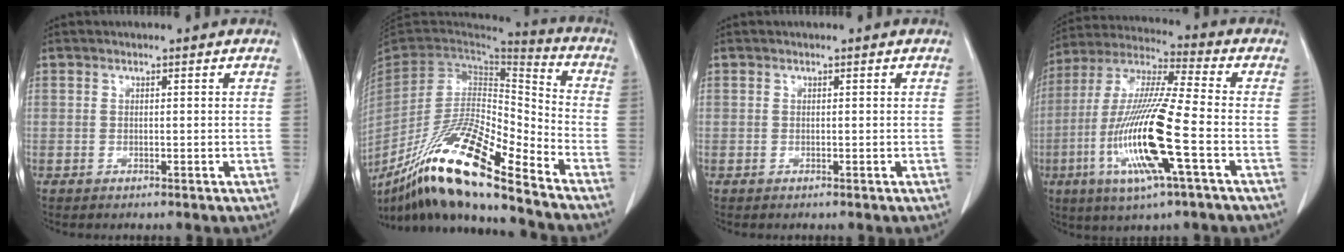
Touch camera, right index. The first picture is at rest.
{"total": 21.3, "force": [-15.5, 1.7, 14.5], "torque": [-0.287, -0.033, -0.290]}
{"total": 0.0}
{"total": 17.0, "force": [-5.1, 0.7, 16.2], "torque": [-0.339, -0.017, -0.100]}